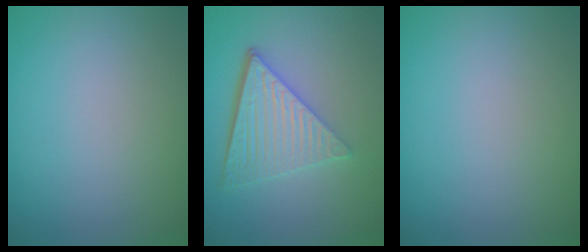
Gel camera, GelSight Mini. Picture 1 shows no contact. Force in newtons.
{"total": 6.1, "press": 4.2, "slide": 4.5}
{"total": 0.0}